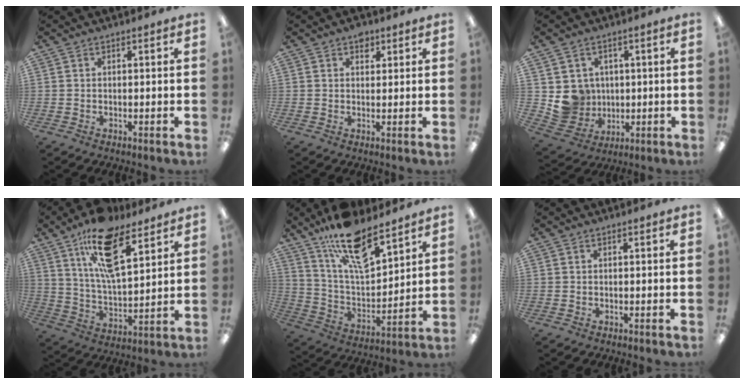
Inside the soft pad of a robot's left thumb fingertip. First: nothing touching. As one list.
[{"total": 3.0, "force": [1.9, 1.9, 1.4], "torque": [-0.004, -0.006, 0.029]}, {"total": 7.4, "force": [1.6, 7.2, 0.5], "torque": [-0.032, -0.006, 0.043]}, {"total": 17.8, "force": [10.7, 7.2, 12.2], "torque": [-0.206, -0.039, 0.181]}, {"total": 17.3, "force": [12.4, 6.3, 10.2], "torque": [-0.179, -0.073, 0.216]}, {"total": 0.0}]